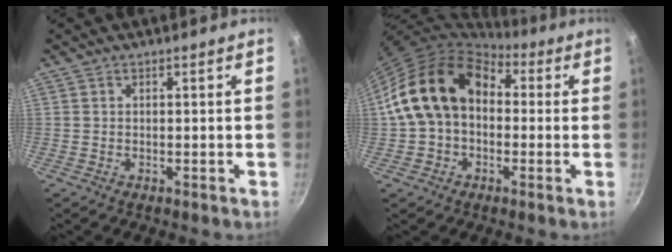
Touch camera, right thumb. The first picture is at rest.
{"total": 15.0, "force": [2.0, 11.0, 10.0], "torque": [-0.141, 0.035, 0.022]}